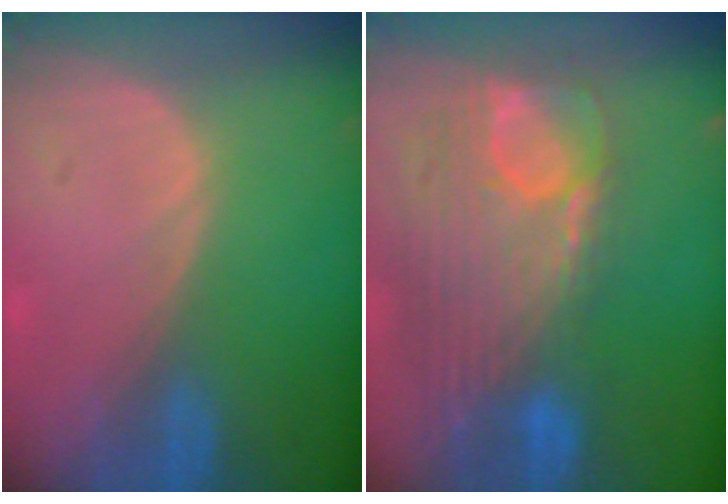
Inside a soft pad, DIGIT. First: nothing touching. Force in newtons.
{"total": 12.5, "press": 10.6, "slide": 6.7}